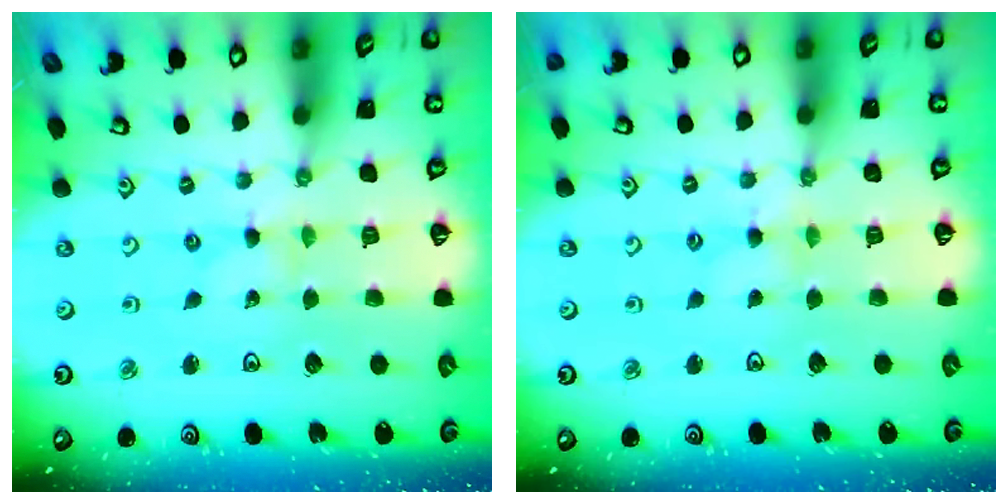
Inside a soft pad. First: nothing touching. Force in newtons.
{"total": 2.5, "press": 2.5, "slide": 0.2}